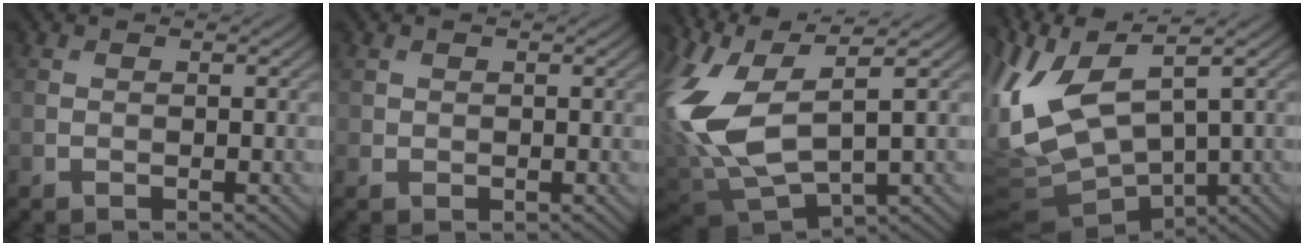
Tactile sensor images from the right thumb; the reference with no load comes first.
{"total": 1.1, "force": [0.4, 1.0, 0.1], "torque": [-0.004, -0.005, 0.009]}
{"total": 16.6, "force": [0.6, 6.9, 15.1], "torque": [-0.373, -0.003, 0.027]}
{"total": 12.2, "force": [2.8, 5.2, 10.7], "torque": [-0.270, -0.002, 0.068]}